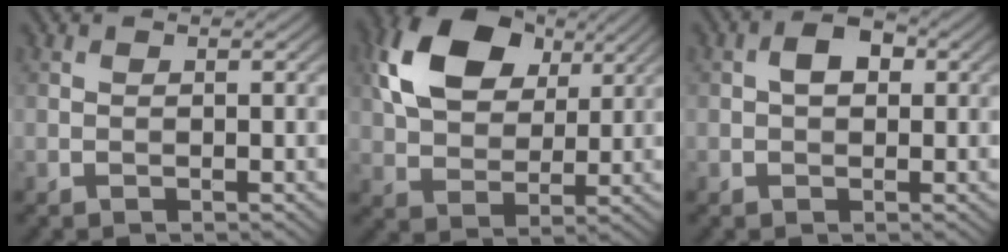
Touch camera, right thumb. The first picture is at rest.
{"total": 13.0, "force": [5.2, 8.4, 8.4], "torque": [-0.184, 0.018, 0.096]}
{"total": 3.2, "force": [0.5, 2.1, 2.4], "torque": [-0.042, 0.006, 0.003]}